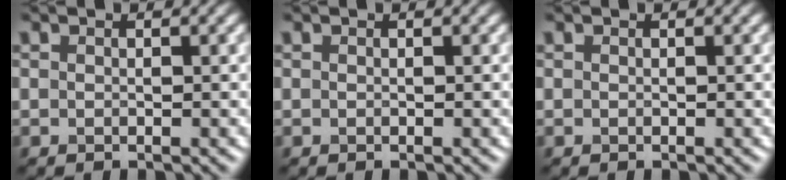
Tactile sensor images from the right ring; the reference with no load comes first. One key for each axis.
{"total": 0.0}
{"total": 0.0}